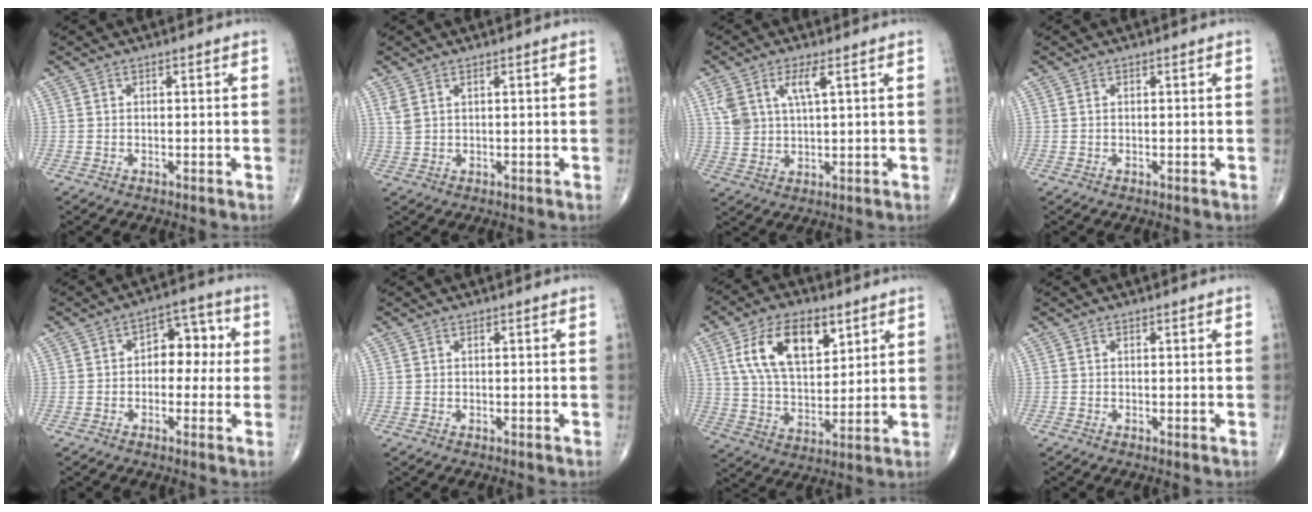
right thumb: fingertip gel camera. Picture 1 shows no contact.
{"total": 2.0, "force": [1.2, 0.7, 1.5], "torque": [-0.039, 0.004, 0.033]}
{"total": 6.5, "force": [2.8, 2.4, 5.4], "torque": [-0.115, -0.007, 0.061]}
{"total": 0.0}
{"total": 7.5, "force": [0.3, 5.0, 5.5], "torque": [-0.034, 0.028, -0.005]}
{"total": 0.0}
{"total": 15.2, "force": [6.4, 8.1, 11.1], "torque": [-0.178, -0.019, 0.123]}
{"total": 0.0}